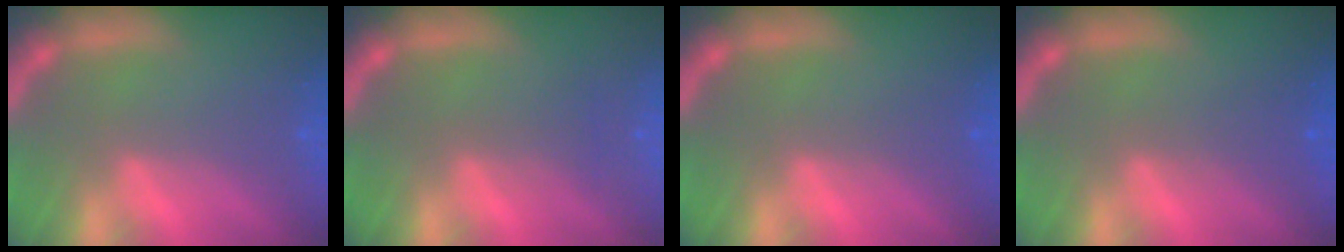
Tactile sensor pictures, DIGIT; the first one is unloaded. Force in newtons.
{"total": 1.5}
{"total": 0.9}
{"total": 2.0}